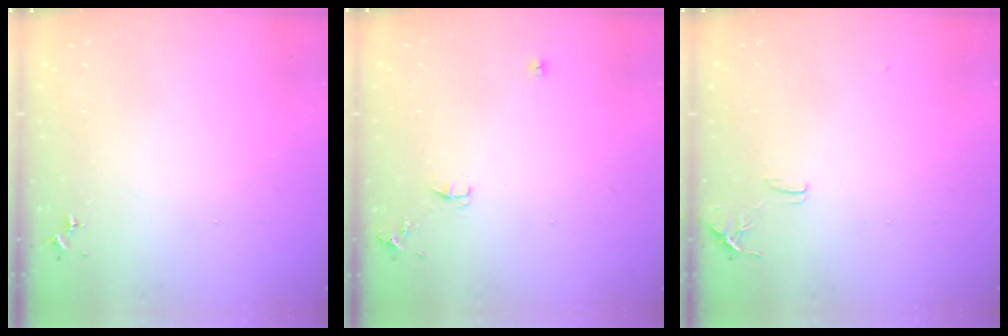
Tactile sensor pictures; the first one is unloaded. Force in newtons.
{"total": 6.9, "press": 6.9, "slide": 0.9}
{"total": 7.7, "press": 7.7, "slide": 0.7}